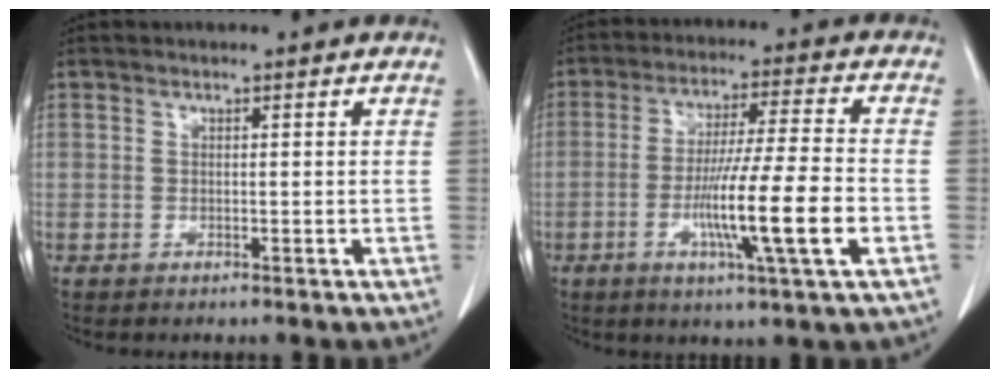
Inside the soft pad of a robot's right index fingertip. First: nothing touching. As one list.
[{"total": 13.1, "force": [-3.9, -0.5, 12.5], "torque": [-0.222, -0.013, -0.072]}]